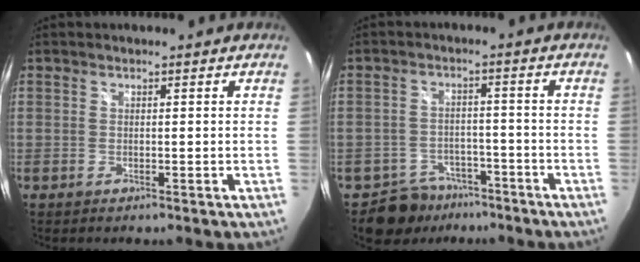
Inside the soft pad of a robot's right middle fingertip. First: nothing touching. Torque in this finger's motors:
{"motor_torque": [0.36, -0.28, -0.01, 0.00]}